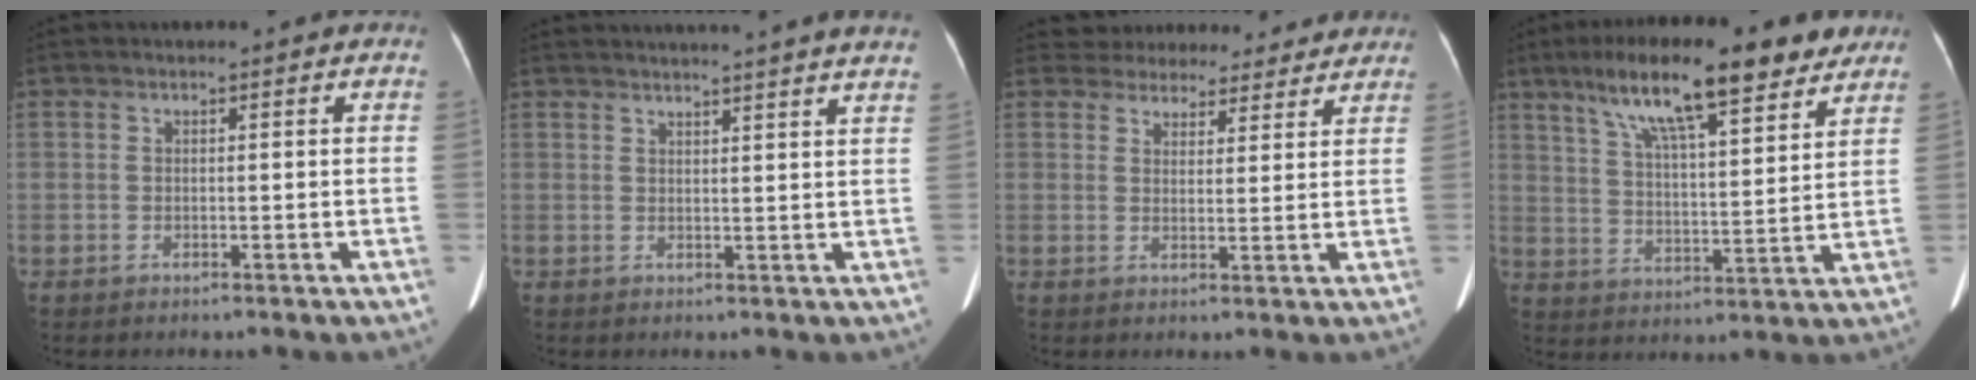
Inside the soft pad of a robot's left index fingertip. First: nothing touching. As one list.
[{"total": 17.3, "force": [16.1, -0.8, 6.1], "torque": [-0.089, -0.025, 0.192]}, {"total": 13.9, "force": [12.8, 4.9, 2.0], "torque": [-0.008, 0.007, 0.157]}, {"total": 17.1, "force": [11.8, 3.4, 11.9], "torque": [-0.194, 0.029, 0.191]}]